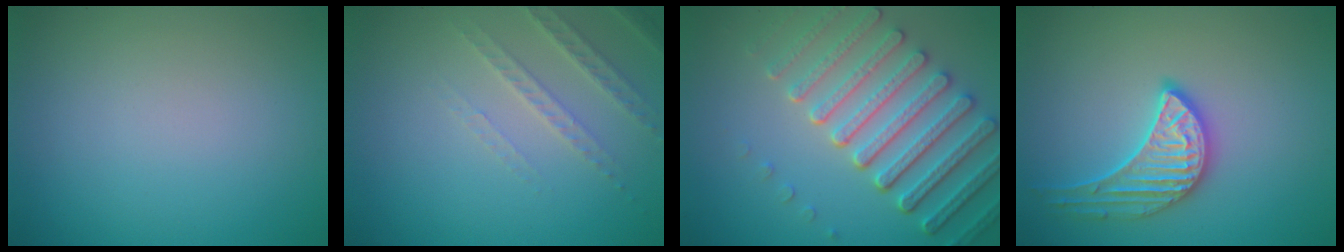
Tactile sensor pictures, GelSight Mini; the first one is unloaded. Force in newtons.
{"total": 2.5, "press": 2.4, "slide": 0.7}
{"total": 7.0, "press": 5.5, "slide": 4.4}
{"total": 3.4, "press": 3.3, "slide": 0.4}